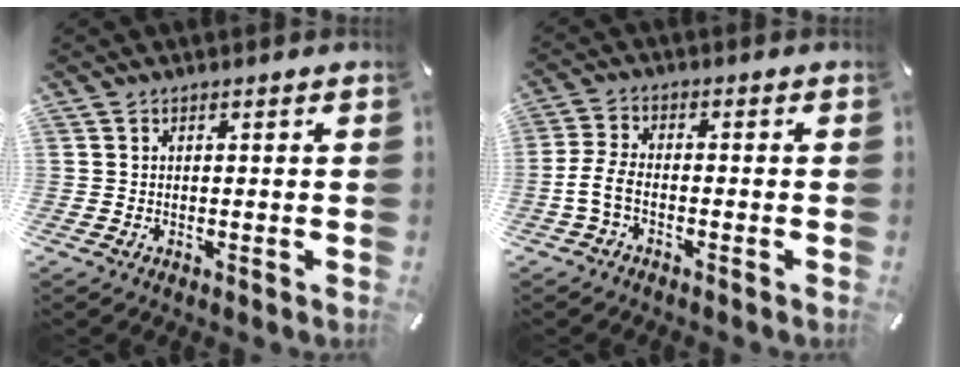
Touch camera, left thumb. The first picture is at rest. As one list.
[{"total": 5.2, "force": [-2.3, 2.5, 3.9], "torque": [-0.097, -0.001, -0.048]}]